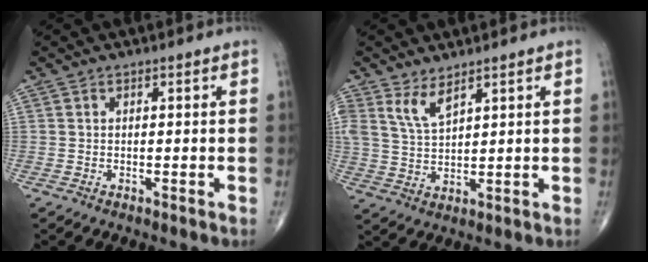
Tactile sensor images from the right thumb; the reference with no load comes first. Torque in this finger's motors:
{"motor_torque": [0.06, 0.08, 0.67, 0.58, 0.08]}